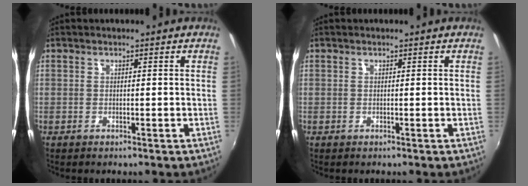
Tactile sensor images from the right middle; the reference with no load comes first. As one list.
[{"total": 0.0}]